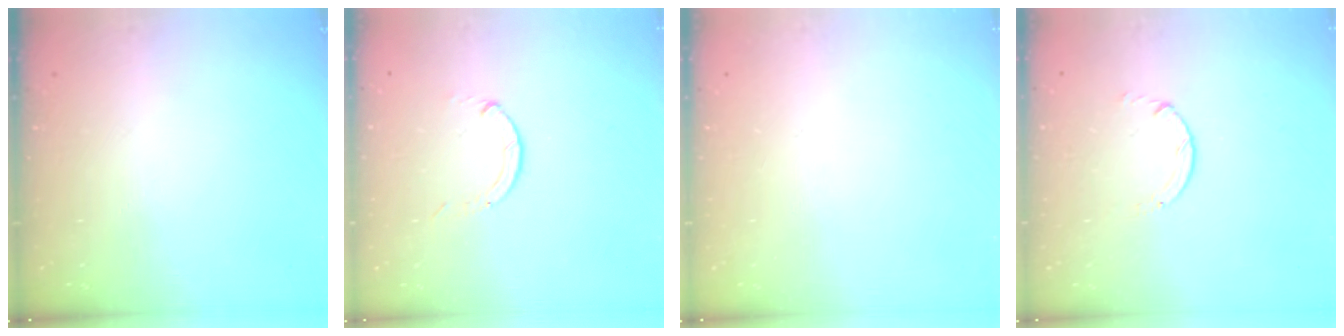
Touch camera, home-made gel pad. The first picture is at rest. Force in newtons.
{"total": 0.0}
{"total": 0.0}
{"total": 0.6, "press": 0.5, "slide": 0.1}